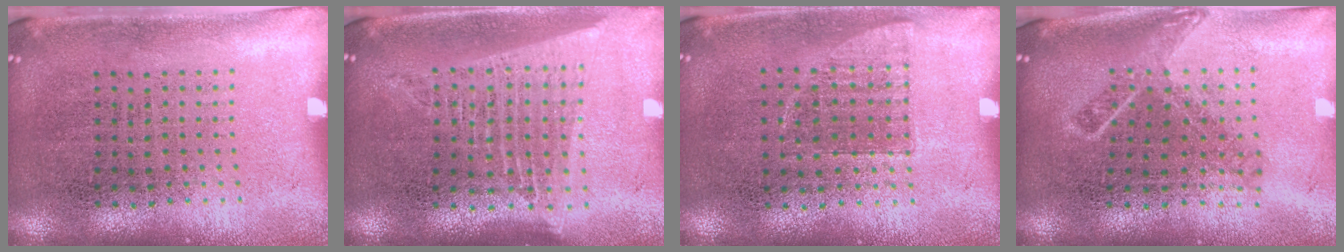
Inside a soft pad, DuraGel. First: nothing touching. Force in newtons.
{"total": 1.7, "press": 1.6, "slide": 0.8}
{"total": 0.7, "press": 0.7, "slide": 0.1}
{"total": 1.7, "press": 1.3, "slide": 1.1}